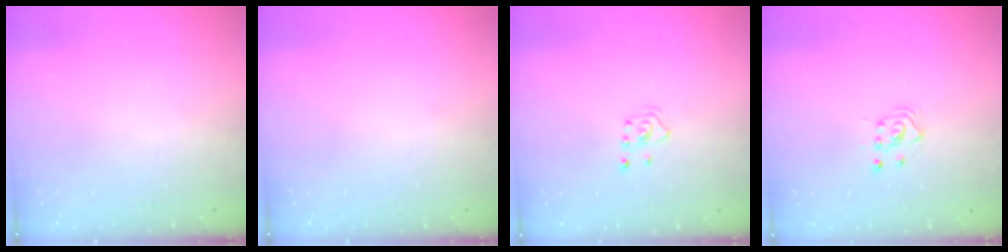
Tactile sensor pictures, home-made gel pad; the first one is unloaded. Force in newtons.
{"total": 0.0}
{"total": 2.0, "press": 1.8, "slide": 0.9}
{"total": 2.9, "press": 2.9, "slide": 0.3}